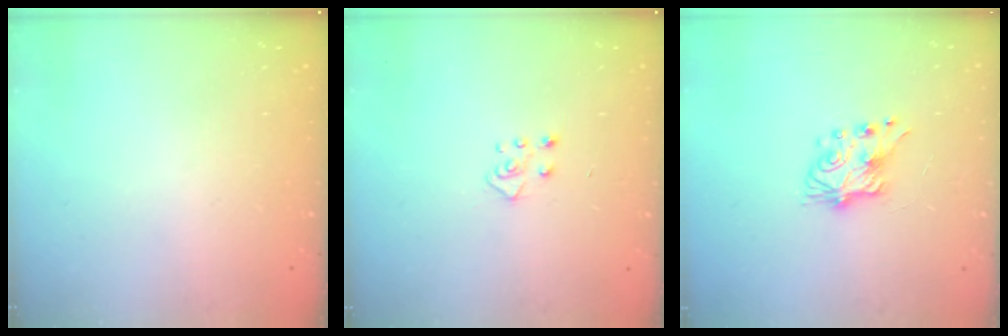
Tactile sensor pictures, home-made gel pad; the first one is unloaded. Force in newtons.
{"total": 5.5, "press": 5.5, "slide": 0.5}
{"total": 7.1, "press": 7.1, "slide": 0.5}